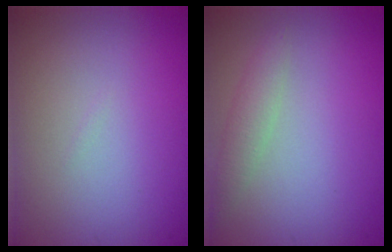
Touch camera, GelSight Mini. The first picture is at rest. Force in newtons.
{"total": 1.7, "press": 1.7, "slide": 0.1}